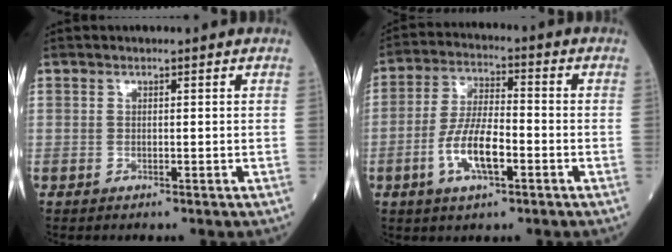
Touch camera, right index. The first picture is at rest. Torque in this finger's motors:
{"motor_torque": [0.74, 0.06, 0.26, 0.16]}